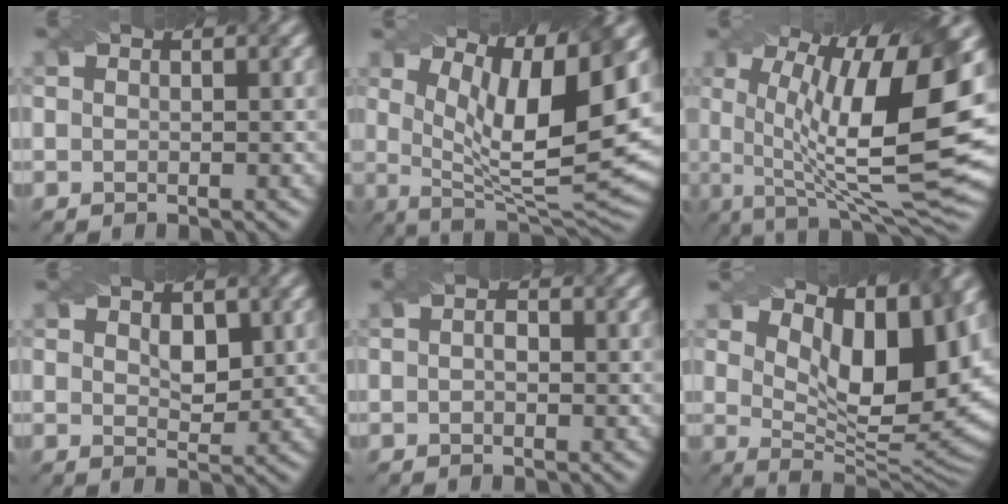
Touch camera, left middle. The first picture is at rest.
{"total": 11.9, "force": [4.0, 3.4, 10.7], "torque": [-0.161, -0.008, 0.070]}
{"total": 15.7, "force": [1.8, 4.9, 14.8], "torque": [-0.211, -0.002, 0.028]}
{"total": 2.3, "force": [1.0, 1.3, 1.5], "torque": [-0.025, -0.004, 0.022]}
{"total": 1.4, "force": [0.2, 0.9, 1.0], "torque": [-0.013, 0.000, -0.008]}
{"total": 11.7, "force": [5.2, 4.6, 9.4], "torque": [-0.143, 0.000, 0.090]}